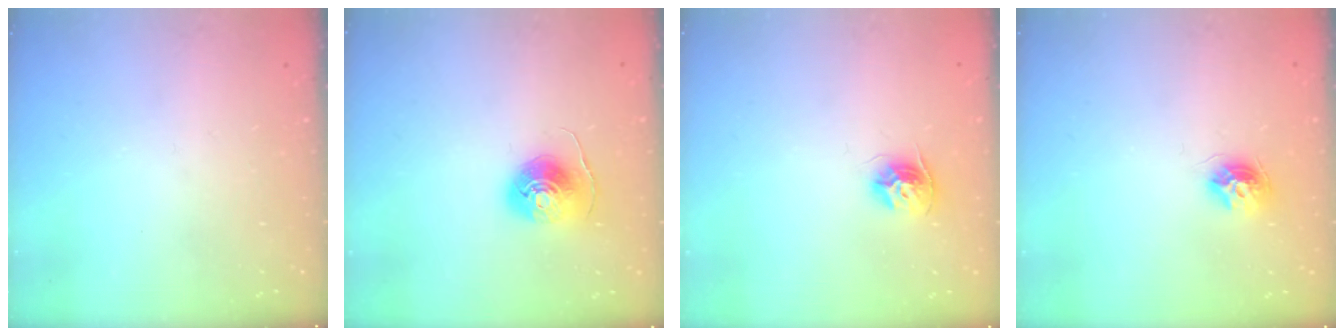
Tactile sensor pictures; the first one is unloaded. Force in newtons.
{"total": 8.5, "press": 8.5, "slide": 0.3}
{"total": 9.9, "press": 9.8, "slide": 0.9}
{"total": 9.1, "press": 9.1, "slide": 0.3}